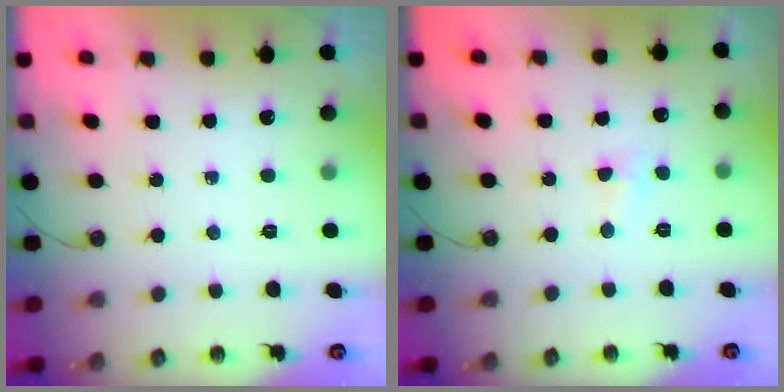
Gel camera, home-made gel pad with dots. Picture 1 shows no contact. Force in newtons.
{"total": 2.4, "press": 2.4, "slide": 0.5}